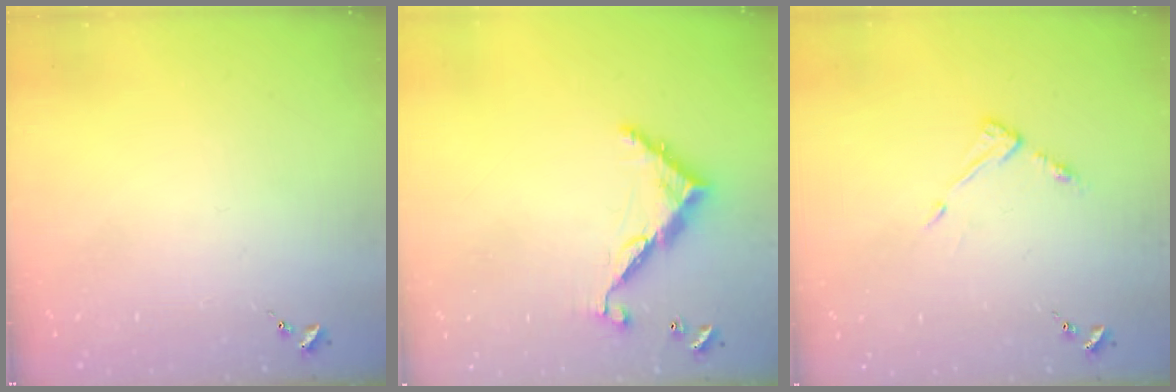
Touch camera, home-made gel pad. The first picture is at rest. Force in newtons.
{"total": 8.9, "press": 8.9, "slide": 0.6}
{"total": 5.6, "press": 5.6, "slide": 0.3}